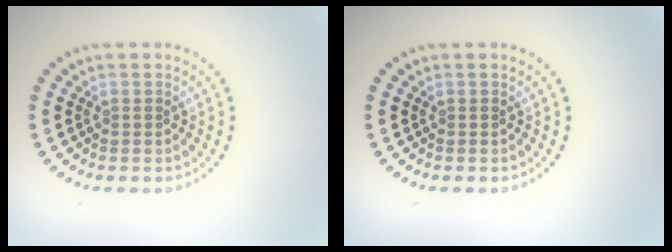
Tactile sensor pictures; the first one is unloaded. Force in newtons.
{"total": 0.0}